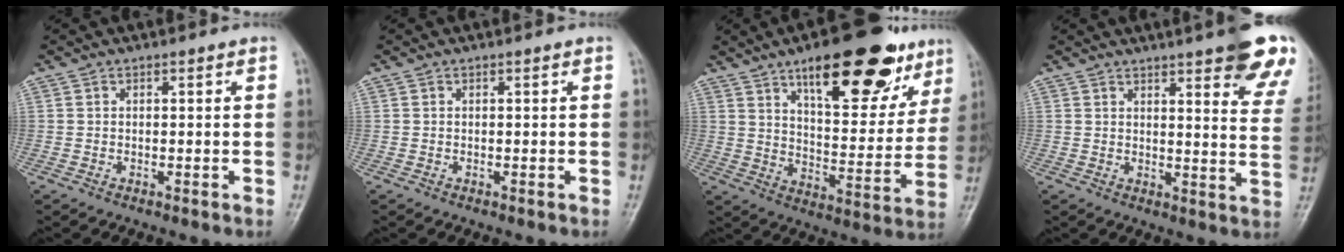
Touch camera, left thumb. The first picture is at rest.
{"total": 0.0}
{"total": 23.0, "force": [13.6, 9.0, 16.2], "torque": [-0.180, -0.048, 0.206]}
{"total": 17.7, "force": [11.7, 3.8, 12.7], "torque": [-0.132, -0.047, 0.129]}